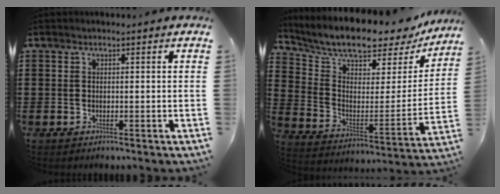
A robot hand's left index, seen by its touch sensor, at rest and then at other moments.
{"total": 8.3, "force": [7.5, 1.7, 3.1], "torque": [-0.082, -0.060, 0.124]}